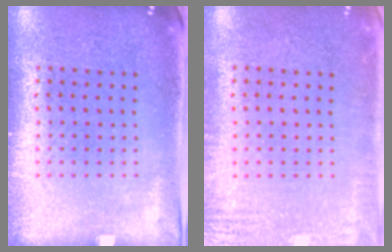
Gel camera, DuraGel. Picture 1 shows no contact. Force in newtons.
{"total": 2.5, "press": 2.5, "slide": 0.4}